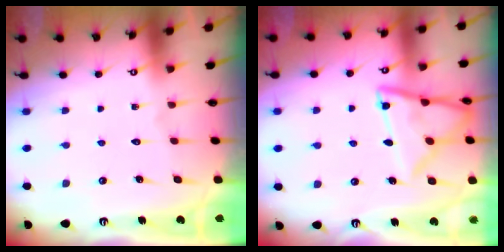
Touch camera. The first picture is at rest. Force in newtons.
{"total": 12.3, "press": 12.3, "slide": 1.0}